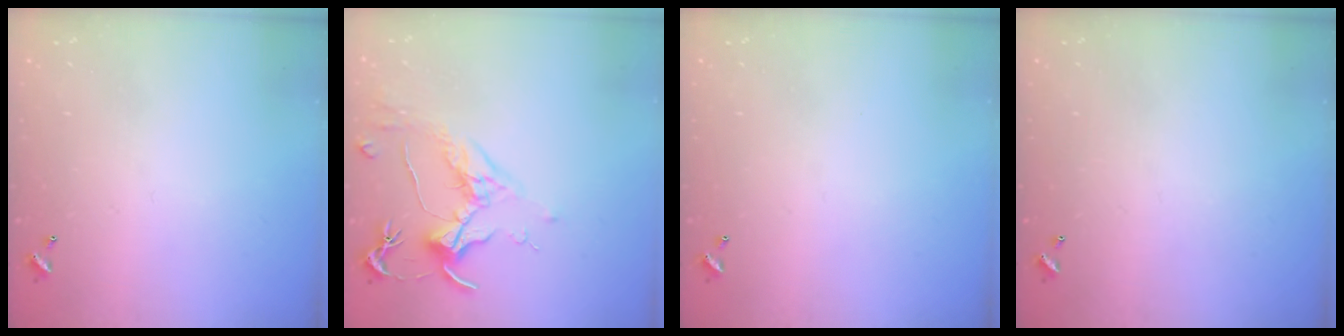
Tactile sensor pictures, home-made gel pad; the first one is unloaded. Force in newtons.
{"total": 1.8, "press": 1.5, "slide": 0.9}
{"total": 0.0}
{"total": 0.0}